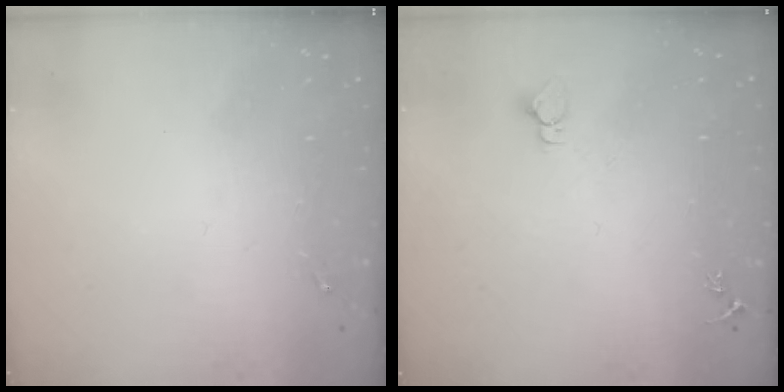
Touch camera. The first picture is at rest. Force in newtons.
{"total": 2.7, "press": 2.7, "slide": 0.1}